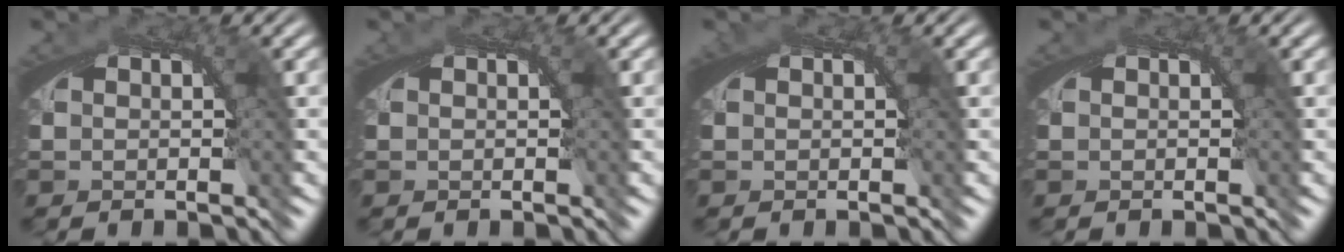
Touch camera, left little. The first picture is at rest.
{"total": 0.5, "force": [0.1, 0.3, 0.4], "torque": [-0.007, 0.002, 0.000]}
{"total": 1.1, "force": [0.2, 0.7, 0.9], "torque": [-0.018, 0.002, 0.001]}
{"total": 0.0}